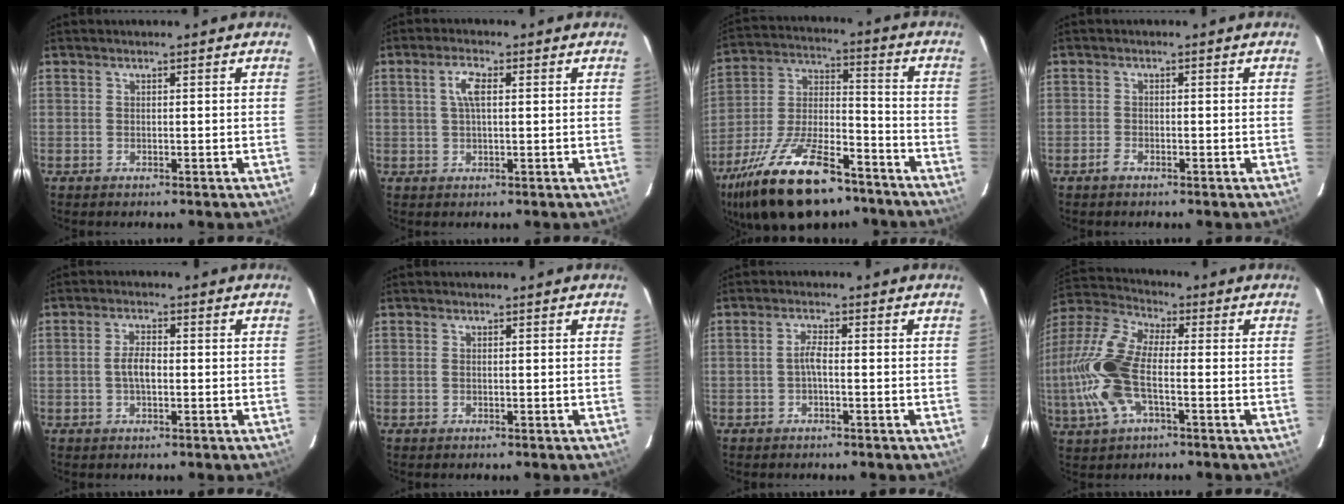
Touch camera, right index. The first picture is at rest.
{"total": 3.6, "force": [0.8, 1.2, 3.3], "torque": [-0.067, 0.008, 0.017]}
{"total": 24.7, "force": [-16.6, 9.8, 15.4], "torque": [-0.302, -0.013, -0.269]}
{"total": 1.5, "force": [-1.1, 0.6, 0.7], "torque": [-0.018, 0.000, -0.024]}
{"total": 3.3, "force": [-0.5, 1.4, 3.0], "torque": [-0.061, 0.006, -0.007]}
{"total": 0.5, "force": [0.0, 0.2, 0.5], "torque": [-0.013, 0.000, -0.002]}
{"total": 2.0, "force": [-0.7, 0.3, 1.8], "torque": [-0.038, 0.007, -0.015]}
{"total": 16.5, "force": [-2.8, 7.4, 14.4], "torque": [-0.322, 0.006, -0.063]}